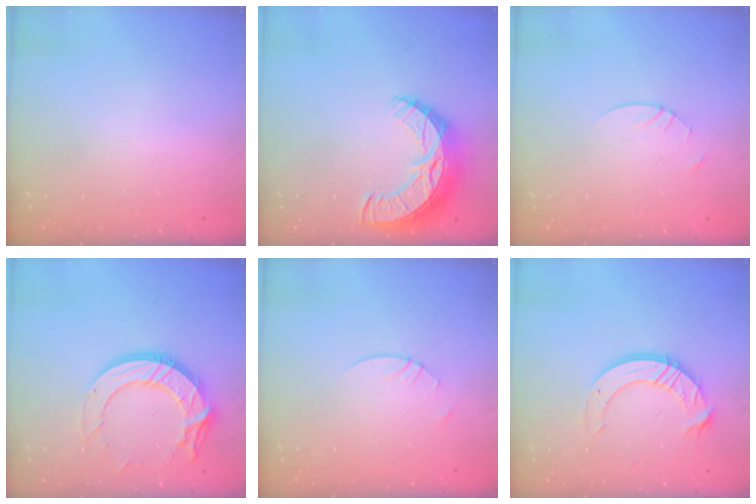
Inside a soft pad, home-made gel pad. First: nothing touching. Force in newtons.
{"total": 15.2, "press": 15.2, "slide": 1.0}
{"total": 1.4, "press": 1.4, "slide": 0.2}
{"total": 14.7, "press": 14.6, "slide": 1.4}
{"total": 1.4, "press": 1.4, "slide": 0.2}
{"total": 10.1, "press": 10.1, "slide": 0.9}